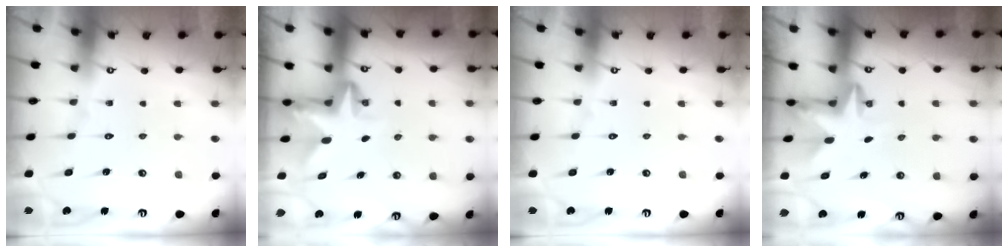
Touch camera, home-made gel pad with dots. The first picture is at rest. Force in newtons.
{"total": 3.2, "press": 3.2, "slide": 0.3}
{"total": 0.0}
{"total": 2.9, "press": 2.8, "slide": 0.7}